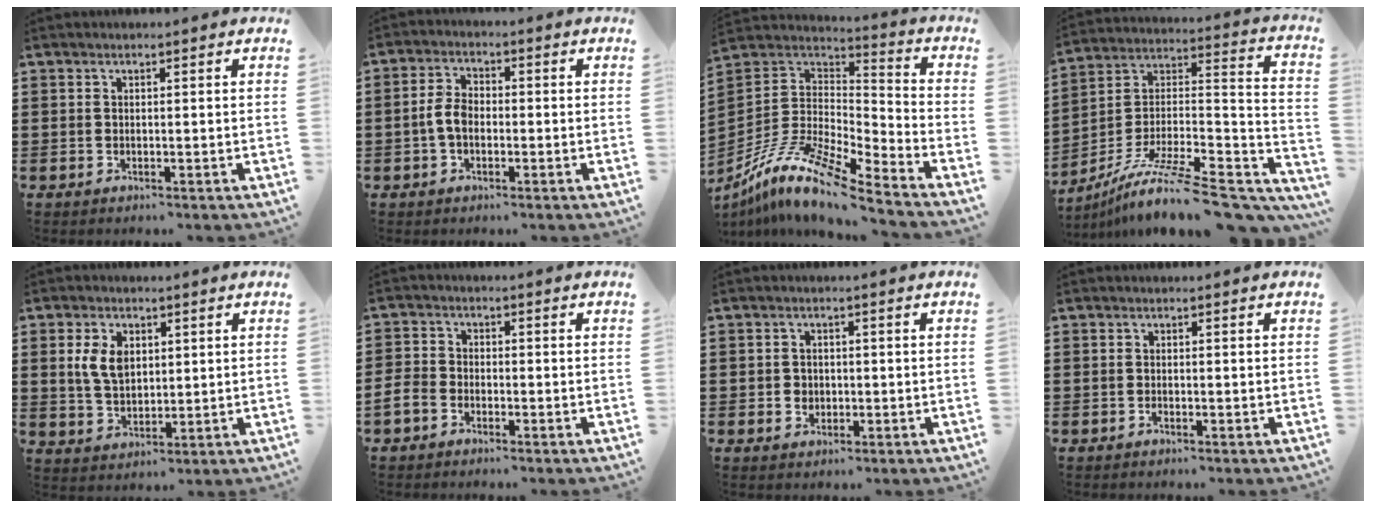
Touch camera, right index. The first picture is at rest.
{"total": 4.2, "force": [-1.0, 2.5, 3.3], "torque": [-0.081, 0.000, -0.025]}
{"total": 12.3, "force": [-9.3, 2.1, 7.8], "torque": [-0.176, 0.004, -0.188]}
{"total": 12.9, "force": [-9.5, 2.2, 8.3], "torque": [-0.130, 0.015, -0.164]}
{"total": 5.6, "force": [1.5, 3.6, 4.1], "torque": [-0.098, 0.010, 0.024]}
{"total": 2.8, "force": [-2.1, 1.6, 0.8], "torque": [-0.041, -0.003, -0.051]}
{"total": 1.8, "force": [-0.3, 1.7, 0.5], "torque": [-0.015, 0.006, -0.009]}
{"total": 0.5, "force": [-0.5, 0.1, 0.2], "torque": [-0.006, -0.002, -0.010]}